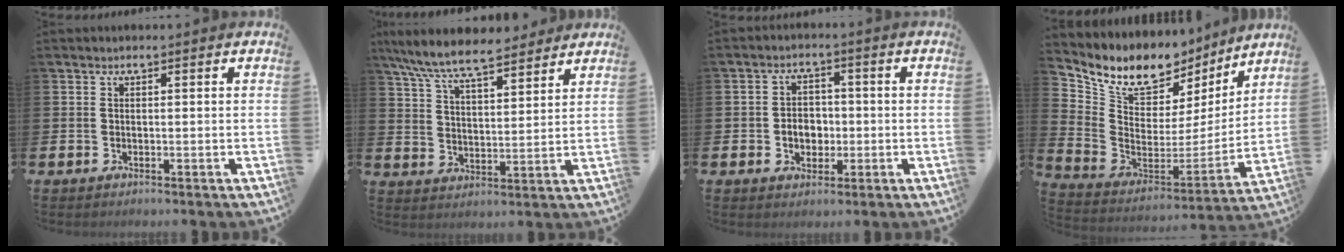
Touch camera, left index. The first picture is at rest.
{"total": 8.3, "force": [7.7, 1.3, 3.0], "torque": [-0.090, -0.035, 0.138]}
{"total": 3.6, "force": [-0.9, 2.9, 1.9], "torque": [-0.027, 0.001, -0.024]}
{"total": 9.8, "force": [8.1, 4.9, 2.7], "torque": [-0.096, -0.053, 0.142]}